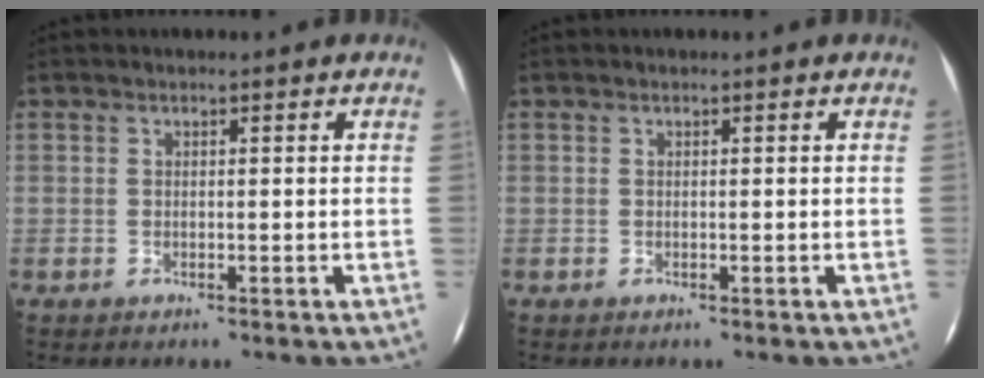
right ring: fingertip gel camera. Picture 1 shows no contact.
{"total": 0.0}